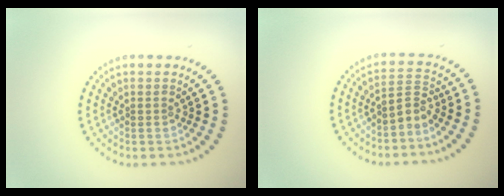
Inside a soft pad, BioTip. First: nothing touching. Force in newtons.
{"total": 2.2, "press": 1.5, "slide": 1.6}